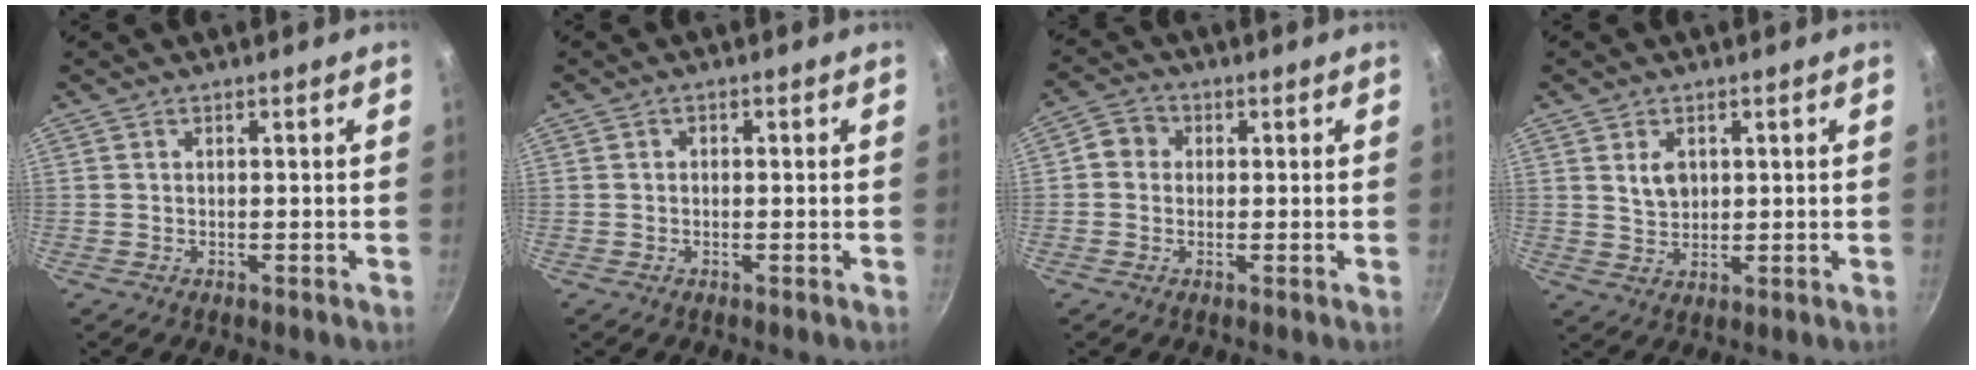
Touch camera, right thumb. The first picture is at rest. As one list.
[{"total": 0.8, "force": [-0.1, 0.7, 0.4], "torque": [-0.006, 0.005, -0.002]}, {"total": 4.1, "force": [0.3, 3.8, 1.7], "torque": [-0.013, 0.007, -0.011]}, {"total": 4.1, "force": [1.3, 2.9, 2.5], "torque": [-0.032, -0.007, 0.027]}]